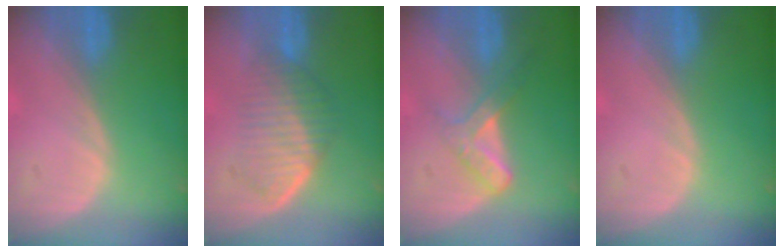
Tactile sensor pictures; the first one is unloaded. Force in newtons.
{"total": 6.2, "press": 5.8, "slide": 2.4}
{"total": 5.4, "press": 4.7, "slide": 2.7}
{"total": 0.0}